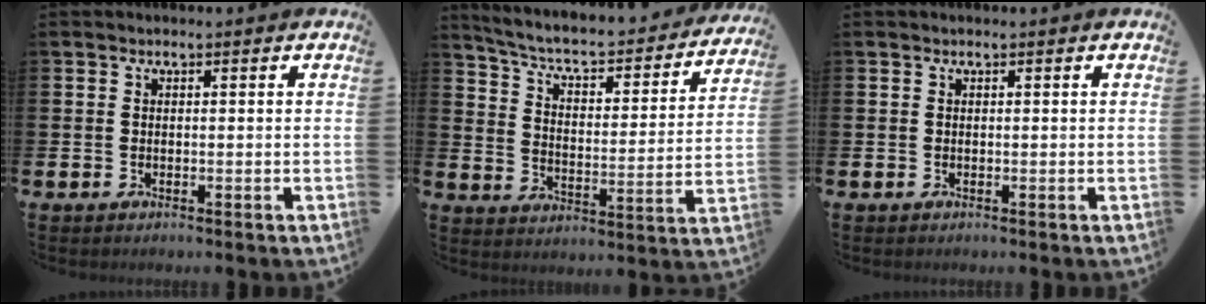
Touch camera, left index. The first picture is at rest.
{"total": 5.8, "force": [5.1, 1.3, 2.4], "torque": [-0.077, -0.041, 0.079]}
{"total": 0.0}